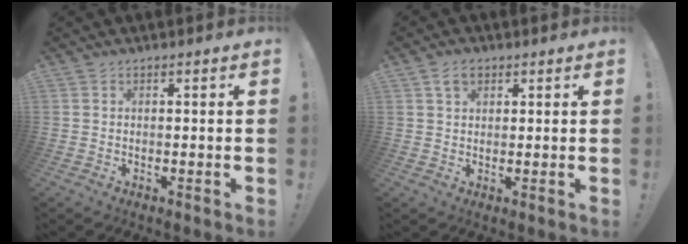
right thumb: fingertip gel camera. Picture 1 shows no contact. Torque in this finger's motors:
{"motor_torque": [0.10, 0.03, -0.12, 0.10, -0.03]}